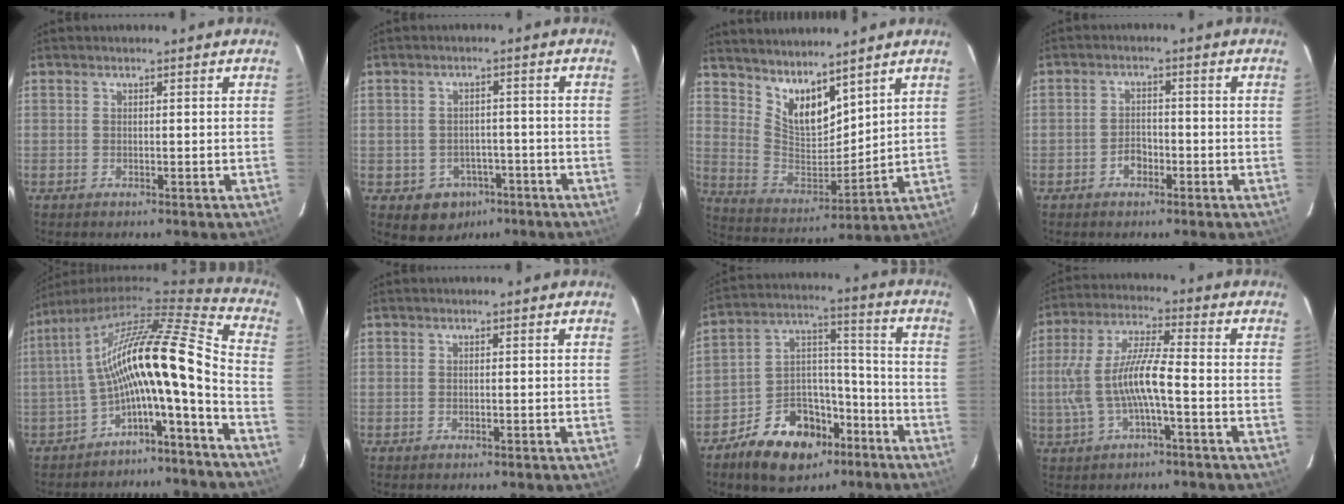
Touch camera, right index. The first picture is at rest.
{"total": 6.4, "force": [-3.4, 5.3, 1.5], "torque": [-0.035, 0.022, -0.027]}
{"total": 11.5, "force": [8.9, 4.3, 5.9], "torque": [-0.108, -0.009, 0.177]}
{"total": 2.9, "force": [-1.7, 1.9, 1.4], "torque": [-0.029, 0.009, -0.026]}
{"total": 16.5, "force": [-5.0, 1.3, 15.7], "torque": [-0.250, -0.002, -0.093]}
{"total": 0.0}
{"total": 15.9, "force": [-9.9, 9.6, 7.8], "torque": [-0.152, 0.042, -0.149]}
{"total": 11.0, "force": [-2.3, 2.2, 10.5], "torque": [-0.224, 0.007, -0.039]}